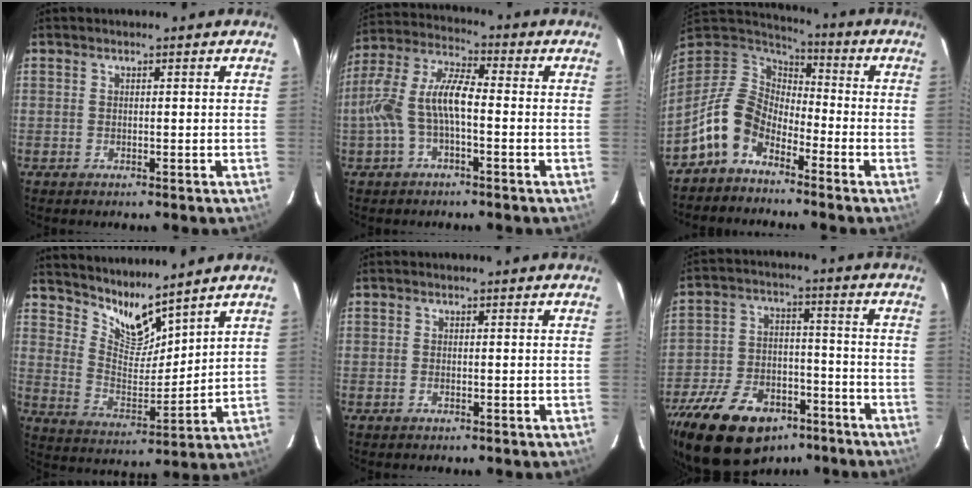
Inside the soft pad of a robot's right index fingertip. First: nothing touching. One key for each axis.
{"total": 10.4, "fx": -2.4, "fy": 3.6, "fz": 9.4, "tx": -0.208, "ty": 0.015, "tz": -0.046}
{"total": 11.0, "fx": -6.8, "fy": 6.5, "fz": 5.7, "tx": -0.117, "ty": 0.021, "tz": -0.143}
{"total": 8.9, "fx": 8.1, "fy": 1.6, "fz": 3.4, "tx": -0.062, "ty": -0.018, "tz": 0.158}
{"total": 0.7, "fx": -0.4, "fy": 0.3, "fz": 0.6, "tx": -0.013, "ty": 0.000, "tz": -0.007}
{"total": 23.3, "fx": -15.4, "fy": 12.8, "fz": 12.0, "tx": -0.262, "ty": -0.002, "tz": -0.234}